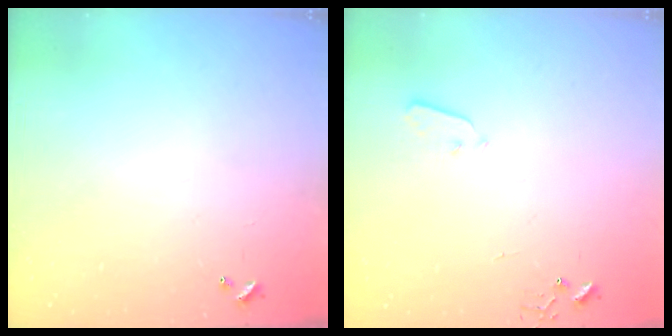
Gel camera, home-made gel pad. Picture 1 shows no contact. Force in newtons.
{"total": 2.9, "press": 2.9, "slide": 0.4}